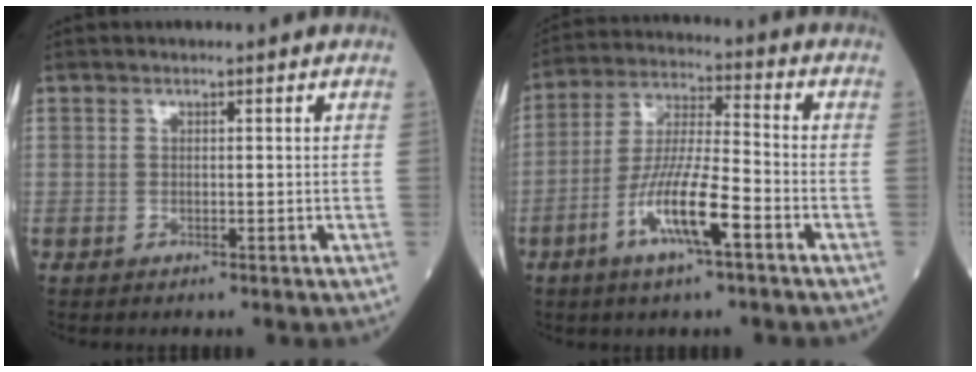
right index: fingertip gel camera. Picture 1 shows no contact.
{"total": 11.1, "force": [-4.9, 1.2, 9.9], "torque": [-0.192, -0.006, -0.094]}